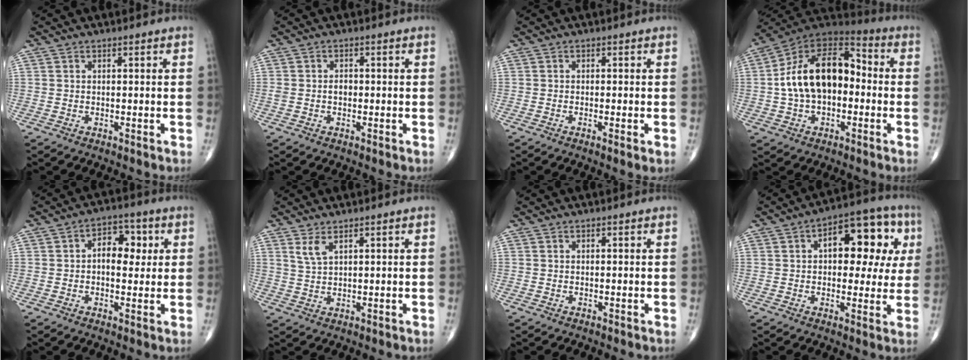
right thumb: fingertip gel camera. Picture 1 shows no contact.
{"total": 2.0, "force": [-0.1, 1.4, 1.3], "torque": [-0.024, 0.007, -0.001]}
{"total": 1.6, "force": [-0.5, 0.1, 1.5], "torque": [-0.033, -0.006, -0.011]}
{"total": 18.5, "force": [-0.4, 11.4, 14.5], "torque": [-0.227, 0.045, -0.016]}
{"total": 7.6, "force": [1.2, 4.8, 5.7], "torque": [-0.046, 0.010, 0.012]}
{"total": 2.8, "force": [1.8, 0.9, 2.0], "torque": [-0.045, -0.008, 0.043]}
{"total": 0.0}
{"total": 16.1, "force": [3.9, 8.6, 13.0], "torque": [-0.124, 0.025, 0.046]}